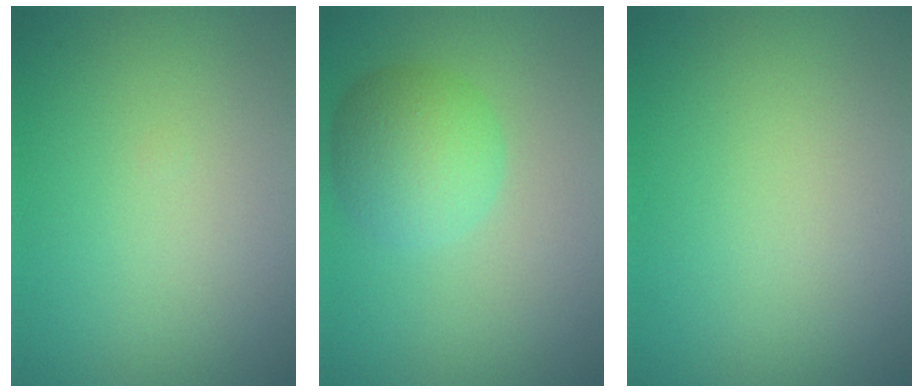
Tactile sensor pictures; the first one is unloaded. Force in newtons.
{"total": 4.6, "press": 4.6, "slide": 0.2}
{"total": 0.0}